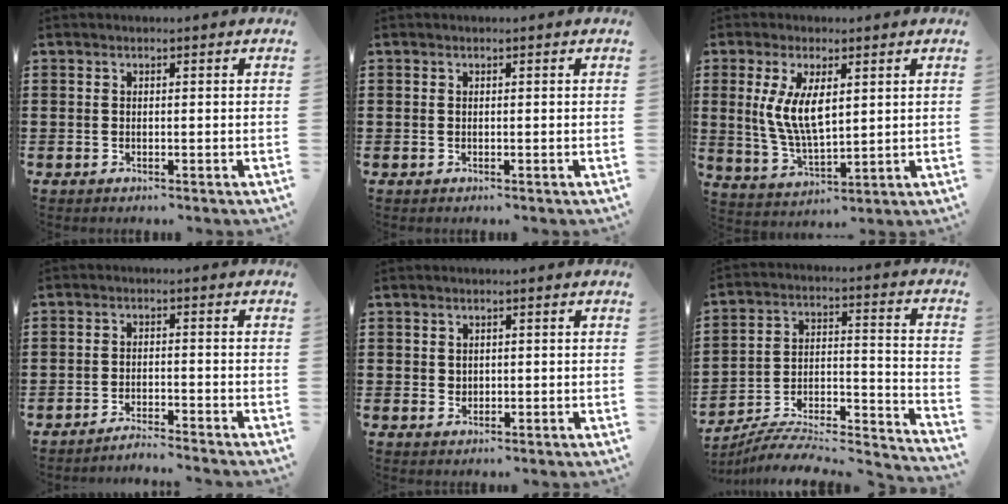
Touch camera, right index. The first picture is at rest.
{"total": 0.0}
{"total": 7.6, "force": [1.6, 3.2, 6.7], "torque": [-0.145, 0.003, 0.025]}
{"total": 2.5, "force": [-2.5, -0.3, 0.2], "torque": [-0.007, 0.002, -0.052]}
{"total": 1.1, "force": [0.6, 0.9, 0.1], "torque": [-0.003, 0.005, 0.012]}
{"total": 6.6, "force": [-6.1, 1.3, 2.3], "torque": [-0.035, -0.005, -0.123]}